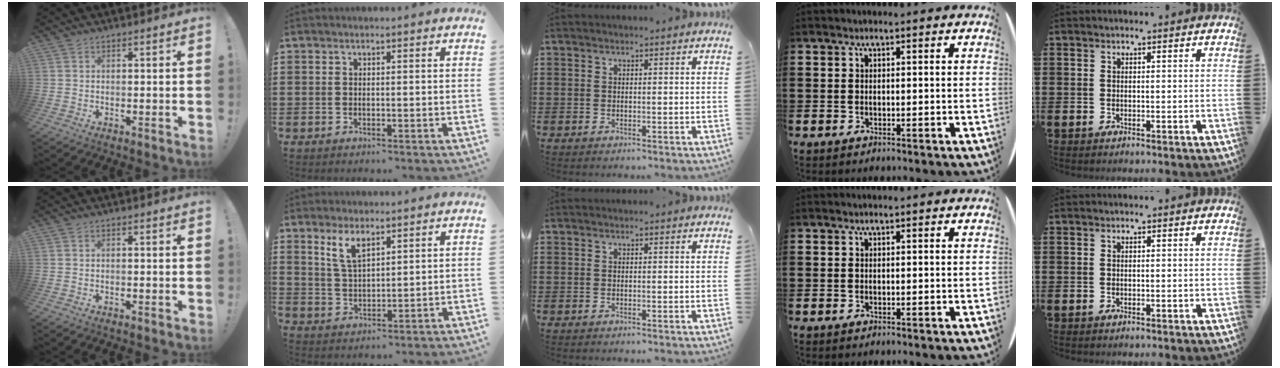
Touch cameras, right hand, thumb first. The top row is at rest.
{"thumb": {"total": 0.7, "force": [-0.5, -0.2, 0.4], "torque": [-0.013, 0.002, -0.009]}, "index": {"total": 4.8, "force": [2.9, 1.9, 3.3], "torque": [-0.074, 0.005, 0.052]}}